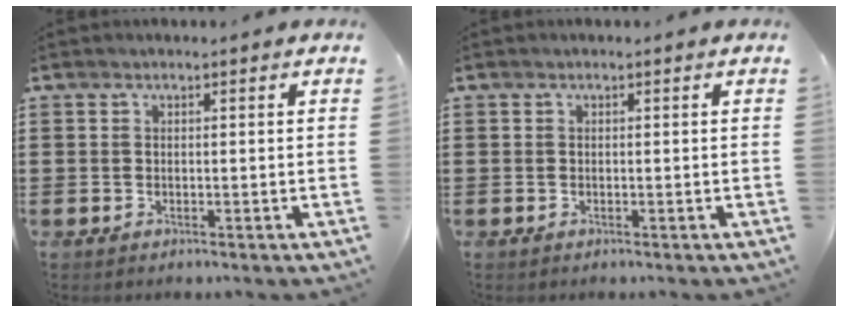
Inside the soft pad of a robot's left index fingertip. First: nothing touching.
{"total": 0.0}